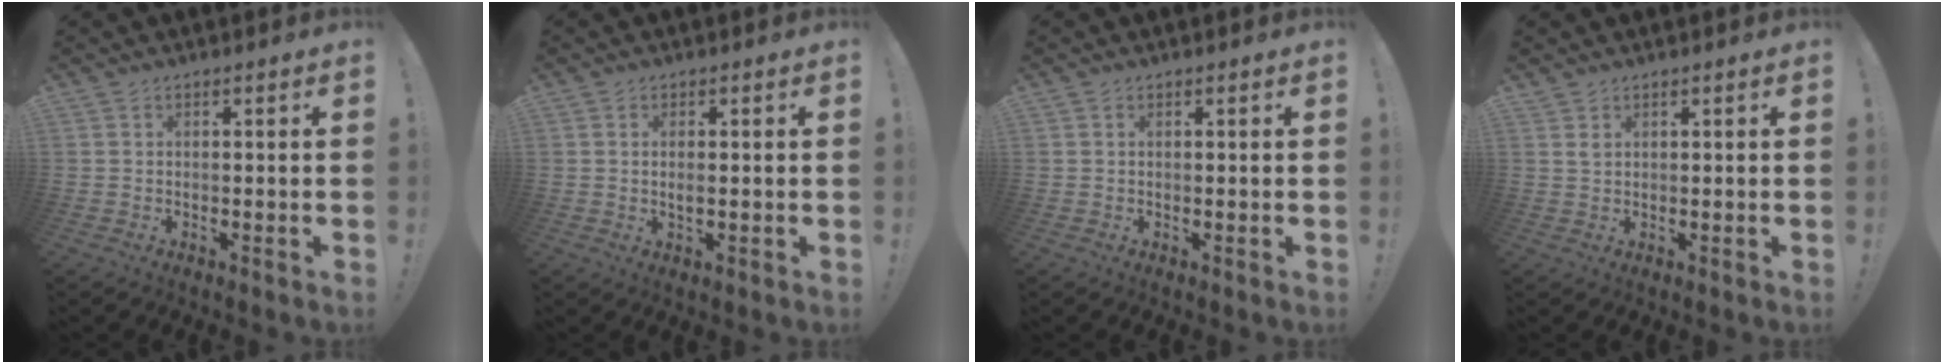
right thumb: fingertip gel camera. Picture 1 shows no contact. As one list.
[{"total": 2.1, "force": [0.0, 1.0, 1.9], "torque": [-0.021, -0.002, -0.003]}, {"total": 0.0}, {"total": 1.4, "force": [1.1, 0.5, 0.7], "torque": [-0.008, -0.007, 0.019]}]